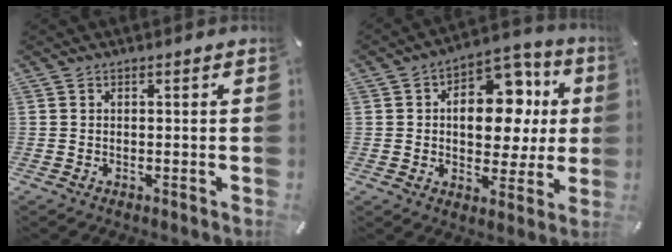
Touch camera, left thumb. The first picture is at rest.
{"total": 16.0, "force": [2.6, 10.9, 11.4], "torque": [-0.143, -0.015, 0.046]}